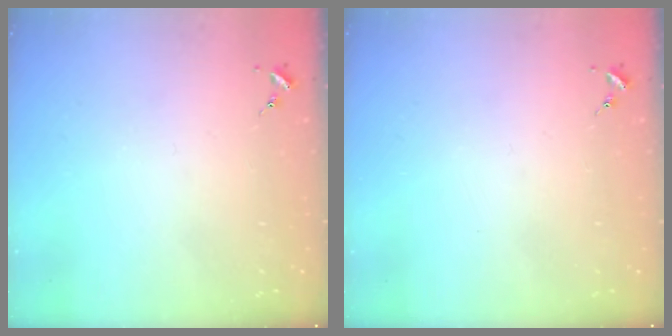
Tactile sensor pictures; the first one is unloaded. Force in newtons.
{"total": 0.0}